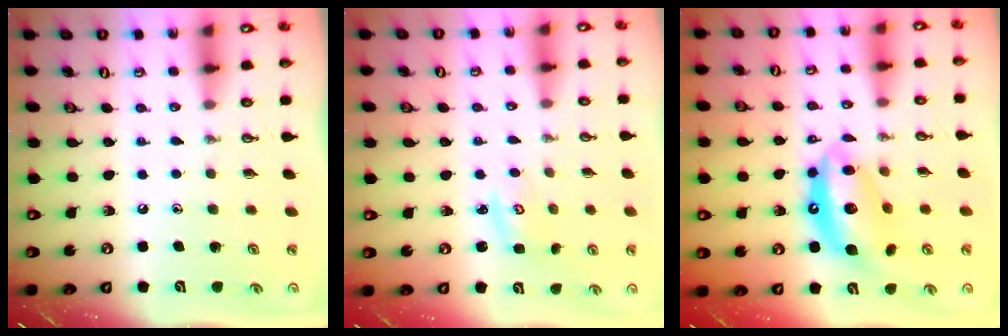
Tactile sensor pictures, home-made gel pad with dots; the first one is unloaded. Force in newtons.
{"total": 2.9, "press": 2.9, "slide": 0.3}
{"total": 14.5, "press": 14.5, "slide": 1.4}